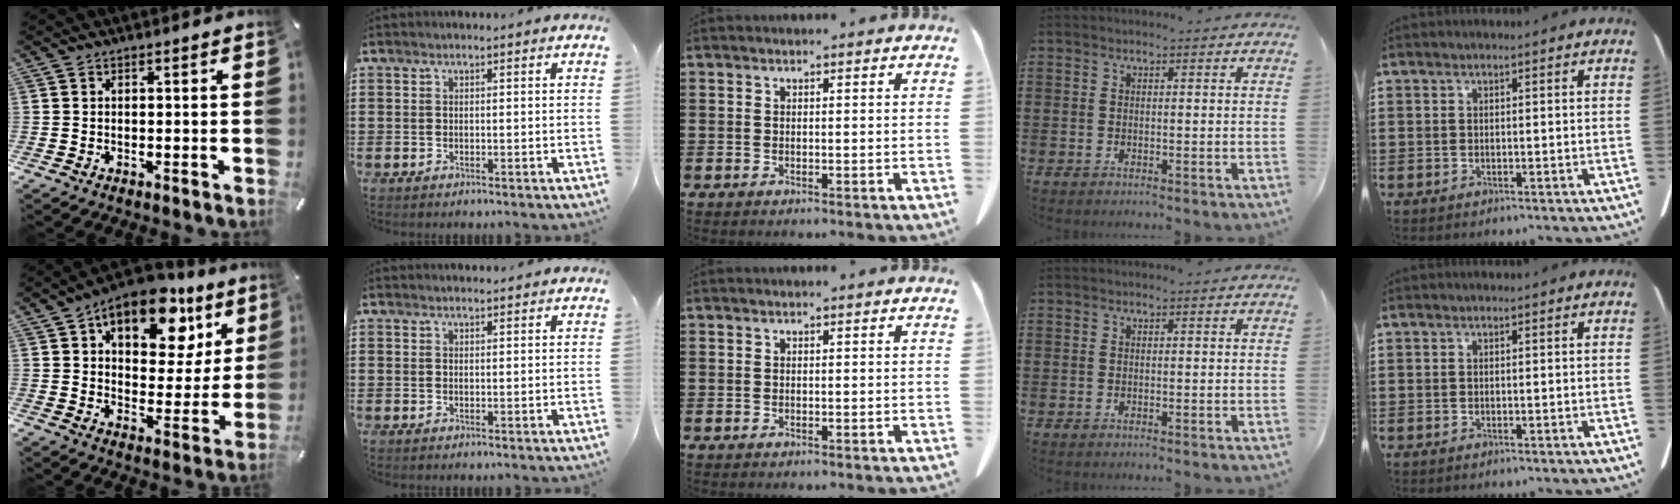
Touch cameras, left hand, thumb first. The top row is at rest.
{"thumb": {"total": 16.0, "force": [9.4, 9.0, 9.3], "torque": [-0.126, -0.053, 0.158]}, "index": {"total": 1.0, "force": [1.0, 0.1, 0.2], "torque": [-0.005, 0.001, 0.020]}}